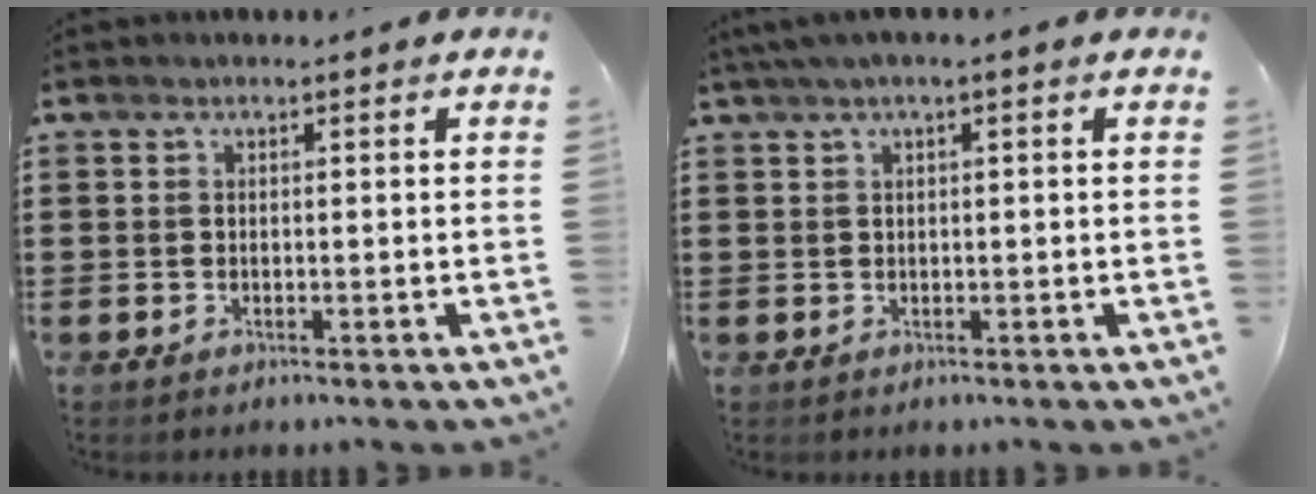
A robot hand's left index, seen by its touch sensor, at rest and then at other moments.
{"total": 1.6, "force": [0.3, 0.0, 1.5], "torque": [-0.025, -0.001, 0.004]}